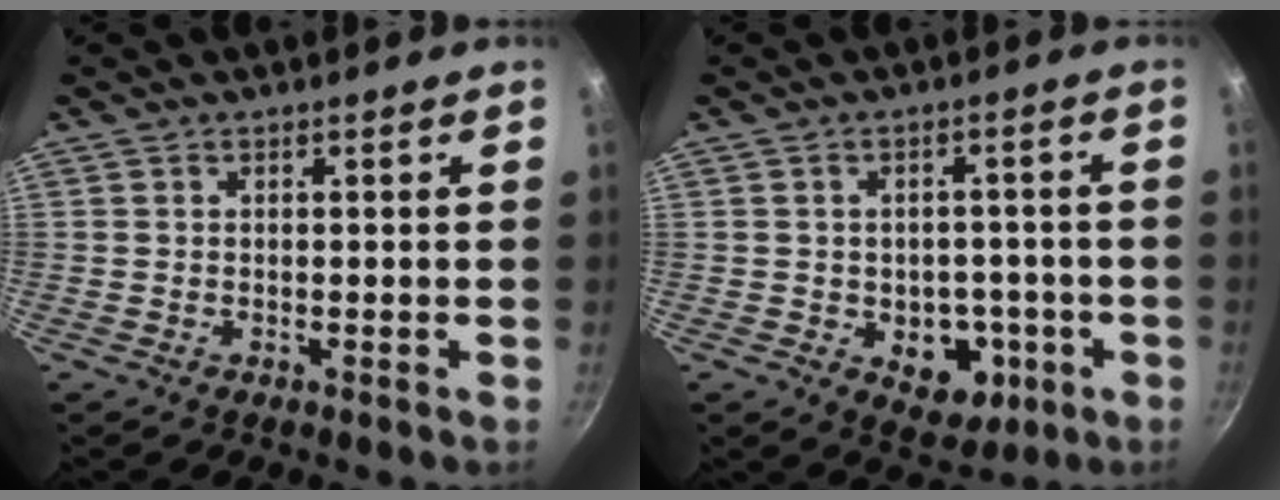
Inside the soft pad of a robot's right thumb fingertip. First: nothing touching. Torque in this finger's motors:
{"motor_torque": [-0.40, 0.25, 0.09, -0.12, 0.04]}